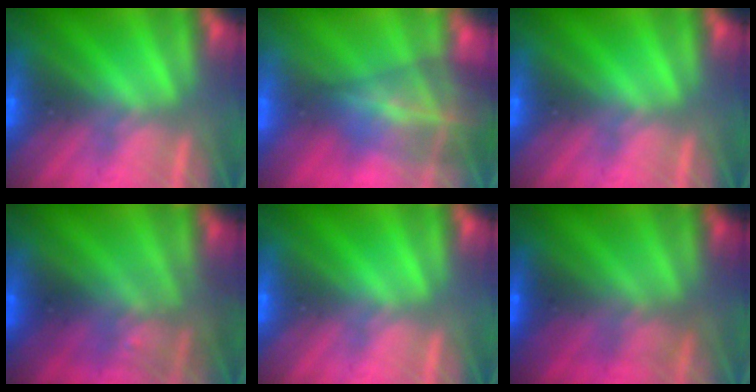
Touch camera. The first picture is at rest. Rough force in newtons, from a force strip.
{"total": 7.6}
{"total": 0.0}
{"total": 2.8}
{"total": 0.0}
{"total": 2.8}